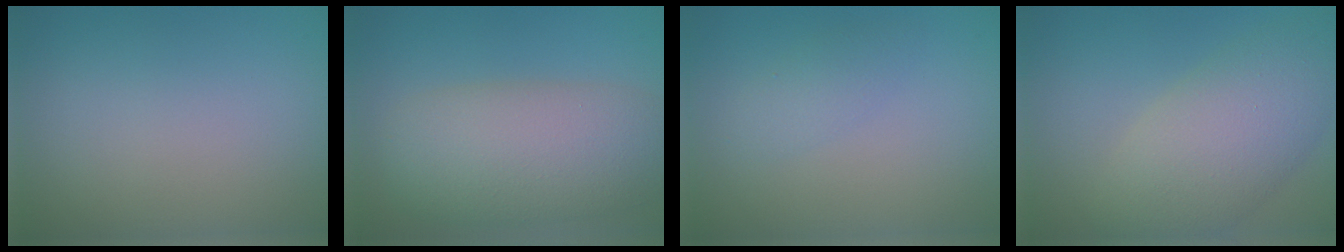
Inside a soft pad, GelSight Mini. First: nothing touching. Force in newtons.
{"total": 8.3, "press": 8.3, "slide": 0.2}
{"total": 1.4, "press": 1.4, "slide": 0.0}
{"total": 7.5, "press": 7.5, "slide": 0.6}